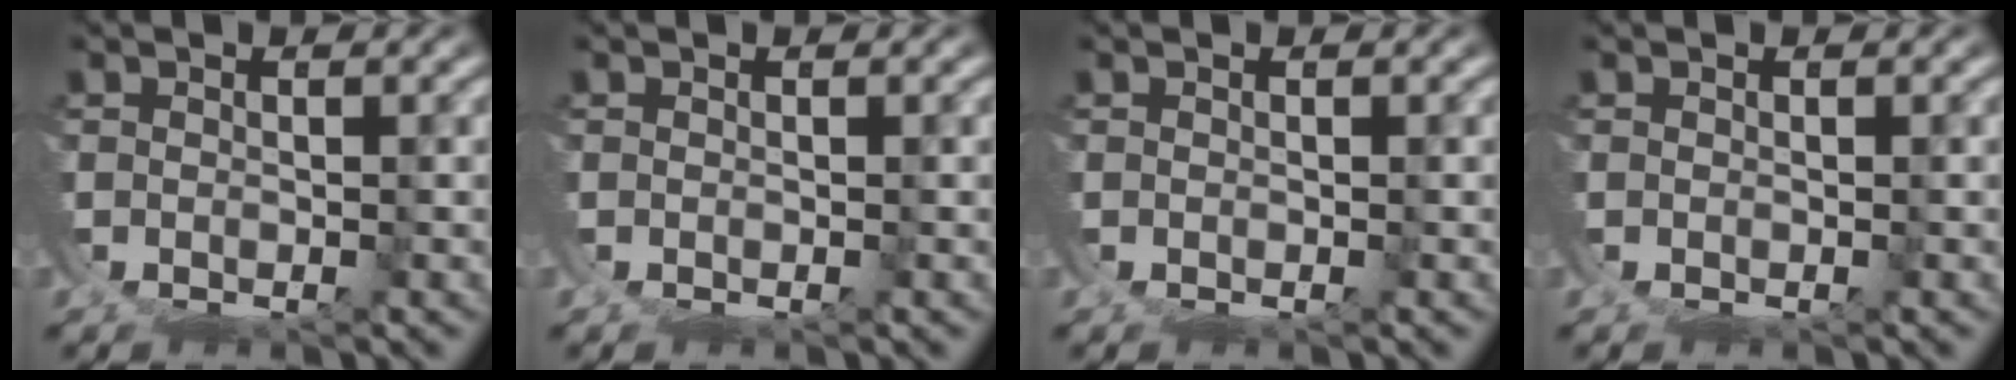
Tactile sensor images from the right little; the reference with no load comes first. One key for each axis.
{"total": 0.0}
{"total": 0.0}
{"total": 0.0}